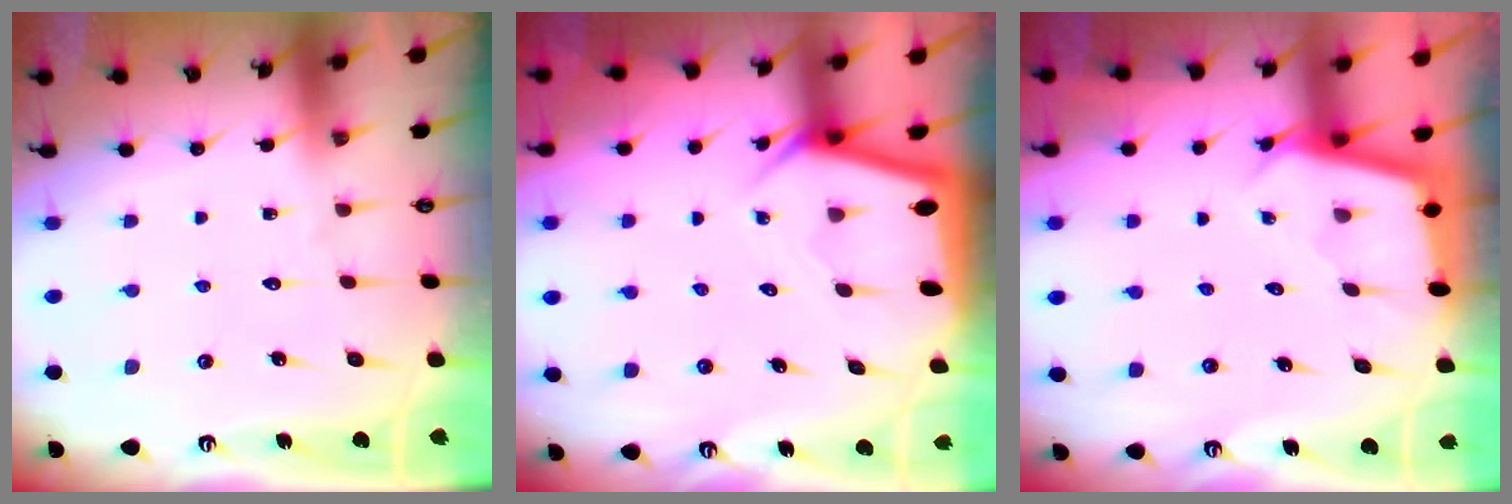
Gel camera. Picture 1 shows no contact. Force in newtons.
{"total": 3.9, "press": 3.9, "slide": 0.4}
{"total": 2.2, "press": 2.2, "slide": 0.2}